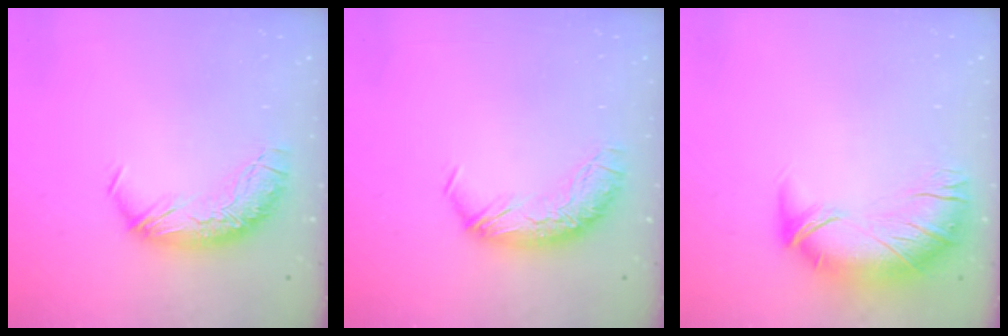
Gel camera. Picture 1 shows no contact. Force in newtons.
{"total": 0.0}
{"total": 2.6, "press": 1.1, "slide": 2.3}